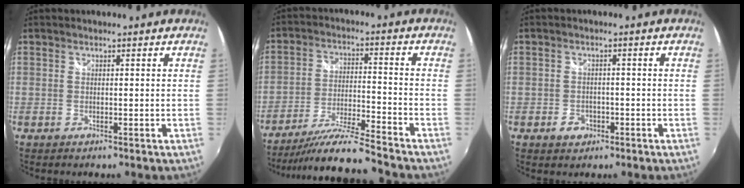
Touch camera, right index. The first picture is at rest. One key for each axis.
{"total": 12.1, "fx": -11.3, "fy": -1.5, "fz": 4.2, "tx": -0.093, "ty": -0.013, "tz": -0.201}
{"total": 3.0, "fx": -1.6, "fy": 2.5, "fz": 0.9, "tx": -0.020, "ty": 0.002, "tz": -0.023}